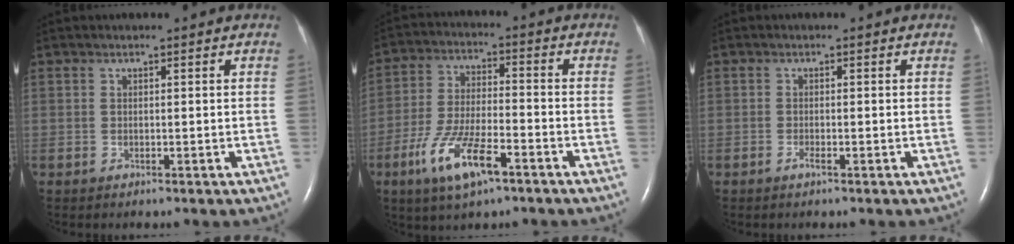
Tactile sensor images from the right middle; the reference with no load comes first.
{"total": 10.7, "force": [-5.8, 2.7, 8.6], "torque": [-0.174, -0.009, -0.105]}
{"total": 0.8, "force": [-0.5, 0.0, 0.6], "torque": [-0.010, 0.000, -0.011]}